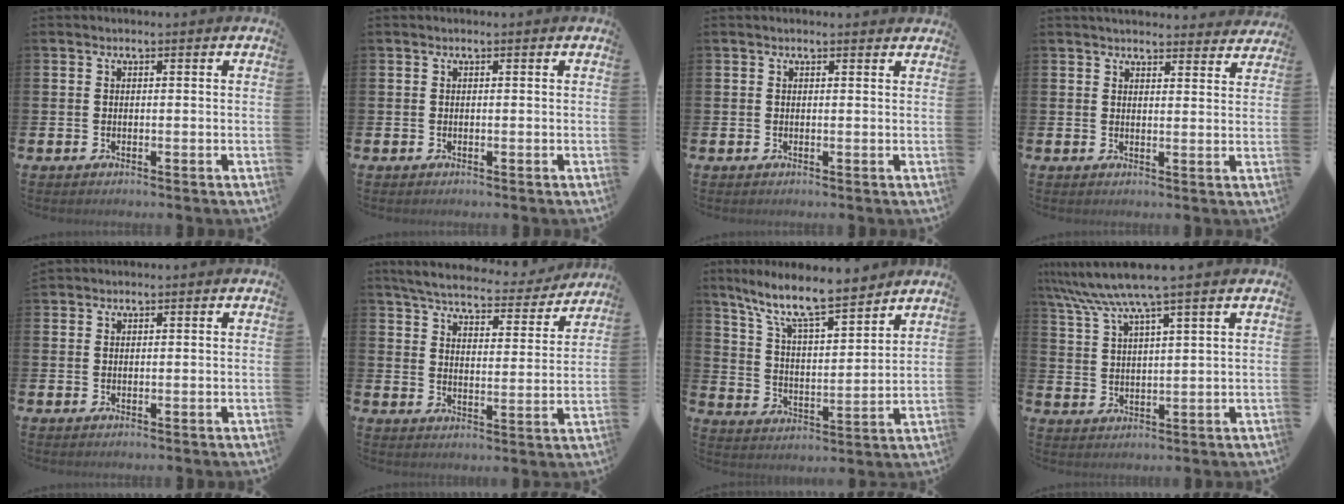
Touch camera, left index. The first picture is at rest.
{"total": 0.0}
{"total": 0.6, "force": [0.6, 0.1, 0.2], "torque": [-0.003, 0.002, 0.010]}
{"total": 3.8, "force": [3.8, 0.6, 0.4], "torque": [-0.005, -0.022, 0.068]}
{"total": 1.0, "force": [1.0, 0.2, -0.1], "torque": [0.002, 0.002, 0.019]}
{"total": 5.8, "force": [5.5, 1.0, 1.7], "torque": [-0.057, -0.038, 0.090]}
{"total": 10.0, "force": [8.9, 1.4, 4.4], "torque": [-0.111, -0.057, 0.152]}
{"total": 7.2, "force": [6.0, 0.1, 4.0], "torque": [-0.099, -0.019, 0.105]}